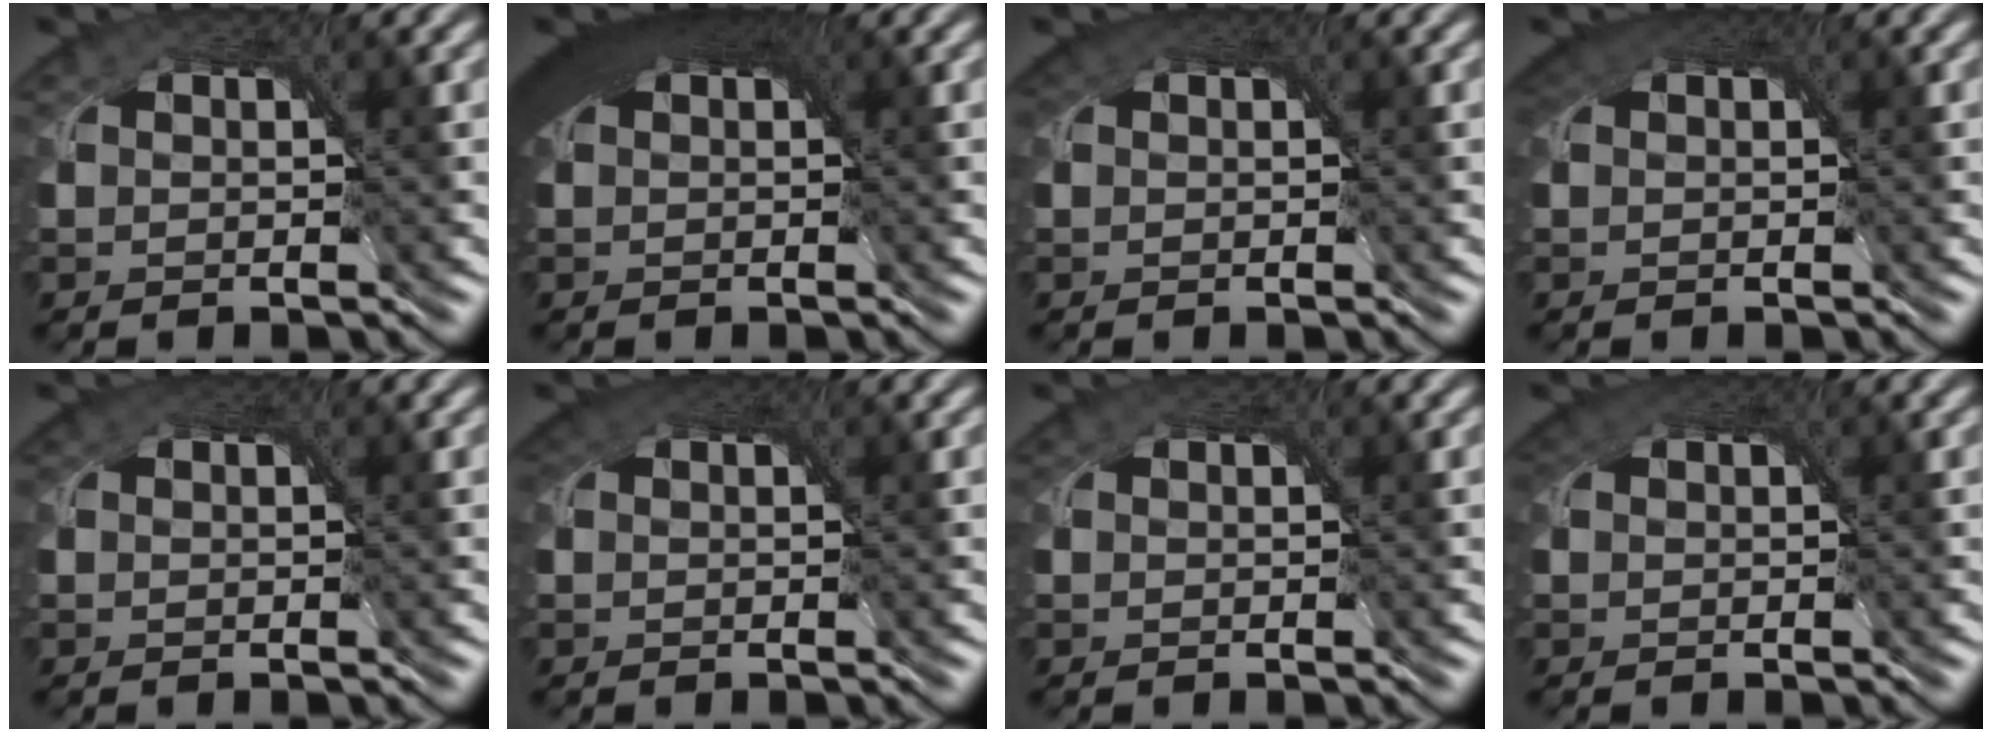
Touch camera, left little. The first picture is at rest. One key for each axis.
{"total": 7.1, "fx": 2.9, "fy": 3.4, "fz": 5.6, "tx": -0.086, "ty": 0.019, "tz": 0.031}
{"total": 2.9, "fx": 1.4, "fy": 1.9, "fz": 1.6, "tx": -0.032, "ty": 0.006, "tz": 0.015}
{"total": 3.5, "fx": 1.9, "fy": 2.0, "fz": 2.2, "tx": -0.041, "ty": 0.008, "tz": 0.021}
{"total": 1.1, "fx": 0.5, "fy": 0.8, "fz": 0.6, "tx": -0.012, "ty": 0.003, "tz": 0.005}
{"total": 3.2, "fx": 1.5, "fy": 2.0, "fz": 1.9, "tx": -0.039, "ty": 0.006, "tz": 0.017}
{"total": 0.6, "fx": 0.2, "fy": 0.4, "fz": 0.3, "tx": -0.009, "ty": 0.000, "tz": 0.003}
{"total": 2.6, "fx": 1.2, "fy": 1.8, "fz": 1.5, "tx": -0.037, "ty": 0.004, "tz": 0.012}